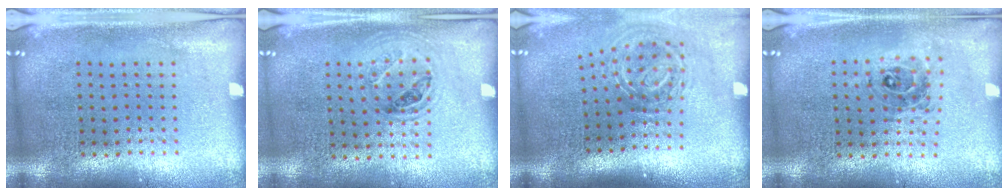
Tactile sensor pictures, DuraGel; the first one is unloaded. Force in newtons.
{"total": 0.9, "press": 0.8, "slide": 0.4}
{"total": 2.0, "press": 1.2, "slide": 1.6}
{"total": 0.7, "press": 0.7, "slide": 0.1}